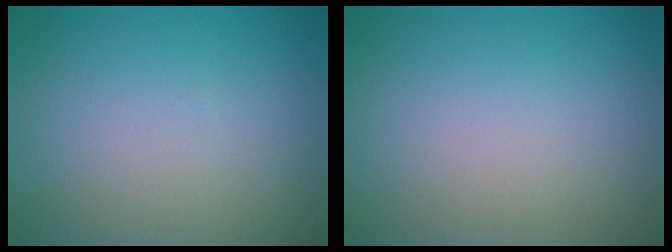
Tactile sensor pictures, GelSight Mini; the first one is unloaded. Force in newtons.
{"total": 0.0}